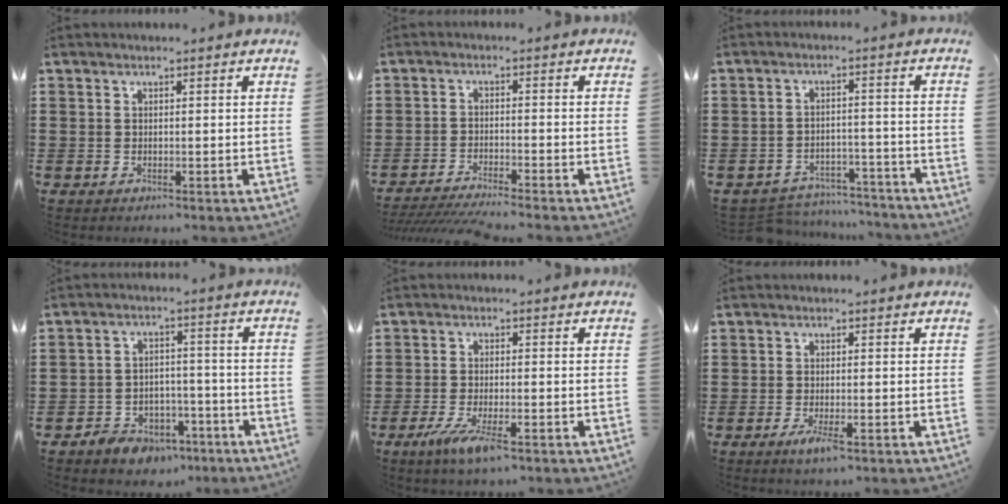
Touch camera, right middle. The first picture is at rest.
{"total": 3.6, "force": [-3.5, -0.2, 1.1], "torque": [-0.026, -0.009, -0.072]}
{"total": 4.8, "force": [-4.8, 0.7, 0.2], "torque": [-0.013, 0.007, -0.101]}
{"total": 4.9, "force": [-4.0, 2.6, 0.9], "torque": [-0.019, 0.019, -0.077]}
{"total": 5.6, "force": [-3.0, 1.0, 4.6], "torque": [-0.098, -0.017, -0.055]}
{"total": 2.9, "force": [-1.4, 0.5, 2.5], "torque": [-0.055, -0.010, -0.027]}